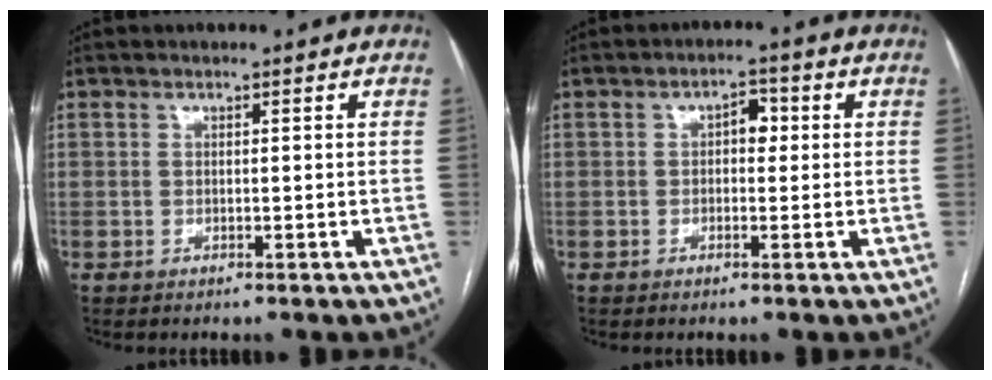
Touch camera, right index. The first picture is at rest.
{"total": 3.0, "force": [0.4, 1.7, 2.4], "torque": [-0.033, 0.014, 0.003]}